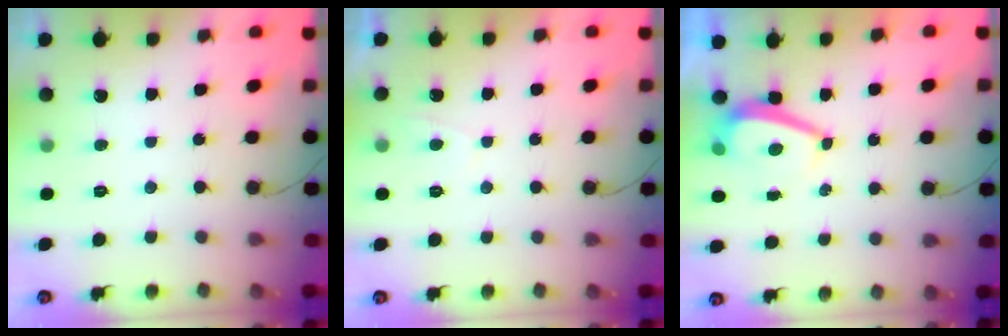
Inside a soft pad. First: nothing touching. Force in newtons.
{"total": 0.0}
{"total": 3.0, "press": 2.9, "slide": 0.6}